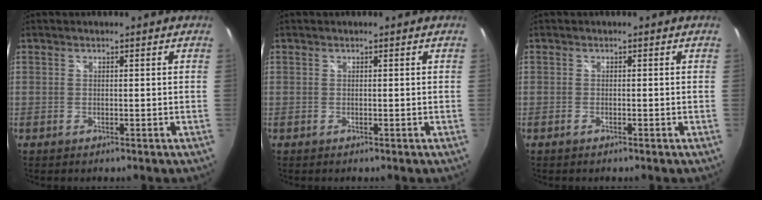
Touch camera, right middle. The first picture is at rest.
{"total": 0.0}
{"total": 0.5, "force": [-0.5, 0.1, 0.2], "torque": [-0.004, -0.001, -0.011]}